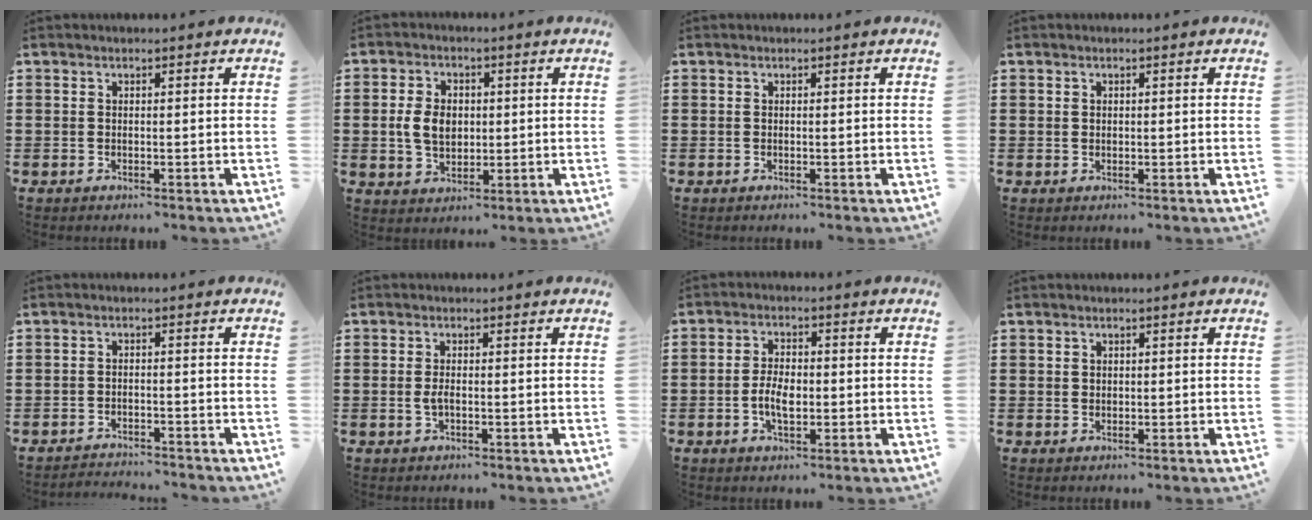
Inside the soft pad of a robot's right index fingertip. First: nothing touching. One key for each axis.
{"total": 5.7, "fx": 0.2, "fy": 4.0, "fz": 4.0, "tx": -0.091, "ty": 0.006, "tz": -0.004}
{"total": 0.0}
{"total": 0.7, "fx": 0.3, "fy": 0.6, "fz": 0.2, "tx": -0.005, "ty": 0.003, "tz": 0.006}
{"total": 2.3, "fx": -2.3, "fy": 0.1, "fz": -0.1, "tx": -0.007, "ty": 0.000, "tz": -0.051}
{"total": 1.7, "fx": -0.2, "fy": 0.5, "fz": 1.7, "tx": -0.040, "ty": -0.006, "tz": -0.006}
{"total": 4.6, "fx": -0.9, "fy": 2.4, "fz": 3.9, "tx": -0.085, "ty": 0.001, "tz": -0.019}
{"total": 0.9, "fx": 0.4, "fy": 0.7, "fz": 0.2, "tx": -0.006, "ty": 0.003, "tz": 0.008}